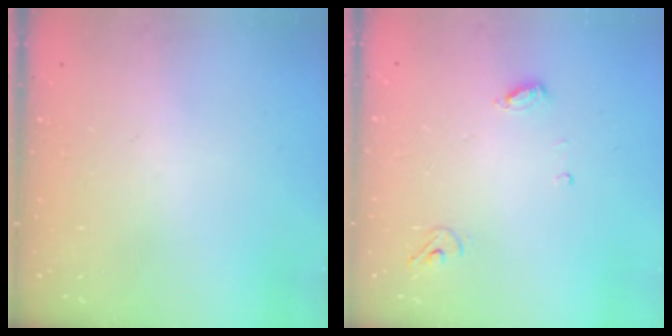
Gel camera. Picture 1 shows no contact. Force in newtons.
{"total": 5.0, "press": 5.0, "slide": 0.4}